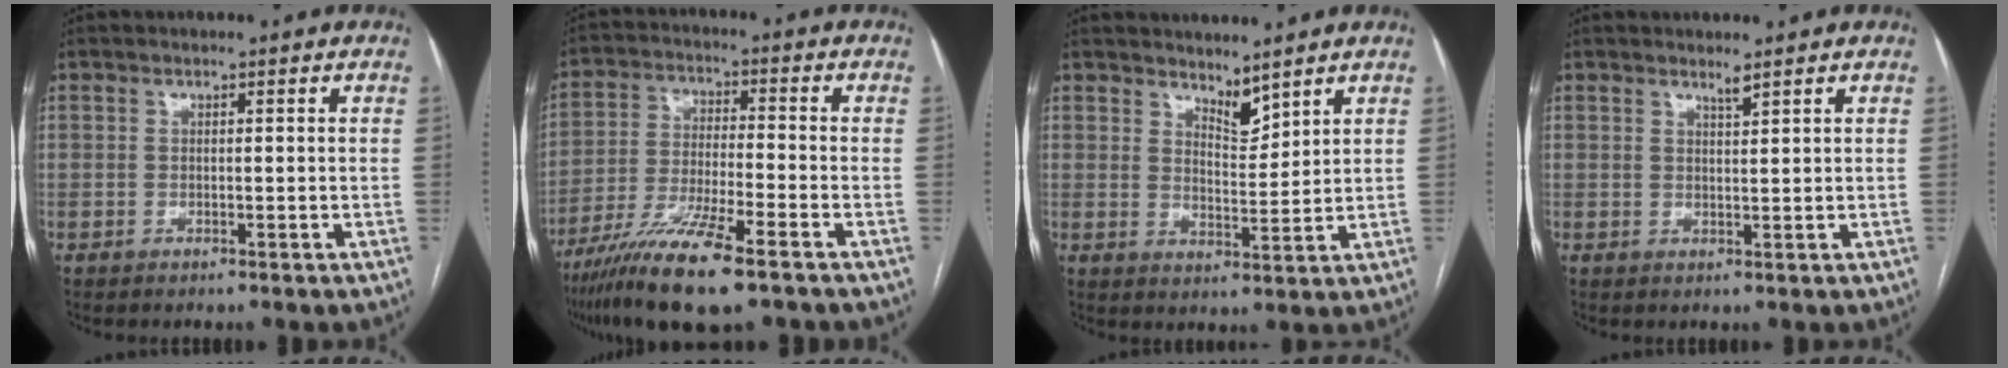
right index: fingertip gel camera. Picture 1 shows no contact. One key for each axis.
{"total": 13.5, "fx": -8.9, "fy": 1.2, "fz": 10.0, "tx": -0.198, "ty": -0.036, "tz": -0.163}
{"total": 4.1, "fx": 3.6, "fy": 1.1, "fz": 1.5, "tx": -0.025, "ty": -0.009, "tz": 0.069}
{"total": 1.3, "fx": 1.1, "fy": -0.3, "fz": 0.5, "tx": -0.013, "ty": -0.008, "tz": 0.021}